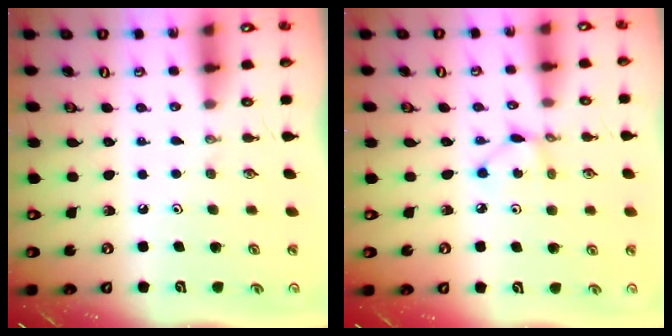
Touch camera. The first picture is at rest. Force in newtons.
{"total": 2.9, "press": 2.9, "slide": 0.1}